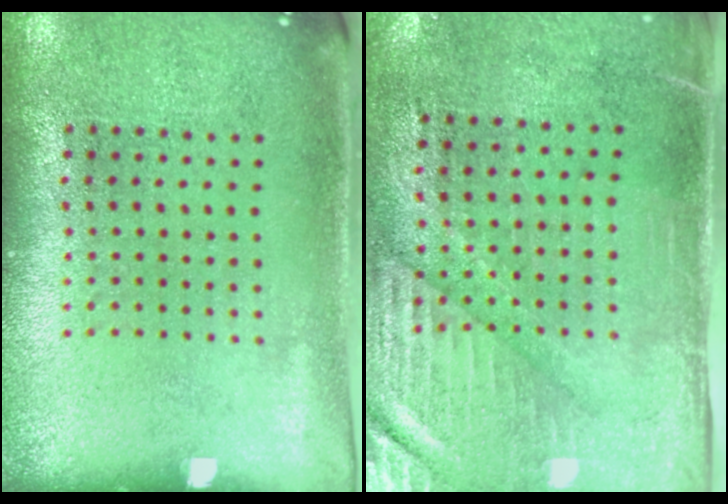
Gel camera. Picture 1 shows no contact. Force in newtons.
{"total": 3.0, "press": 2.6, "slide": 1.5}